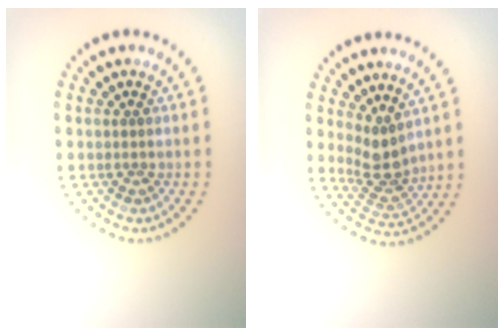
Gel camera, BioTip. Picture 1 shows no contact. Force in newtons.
{"total": 3.0, "press": 2.2, "slide": 2.0}